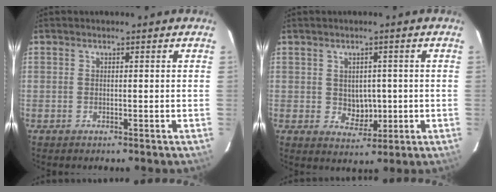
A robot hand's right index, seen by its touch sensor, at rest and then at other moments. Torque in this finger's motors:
{"motor_torque": [-0.04, -0.04, 0.09, 0.01]}